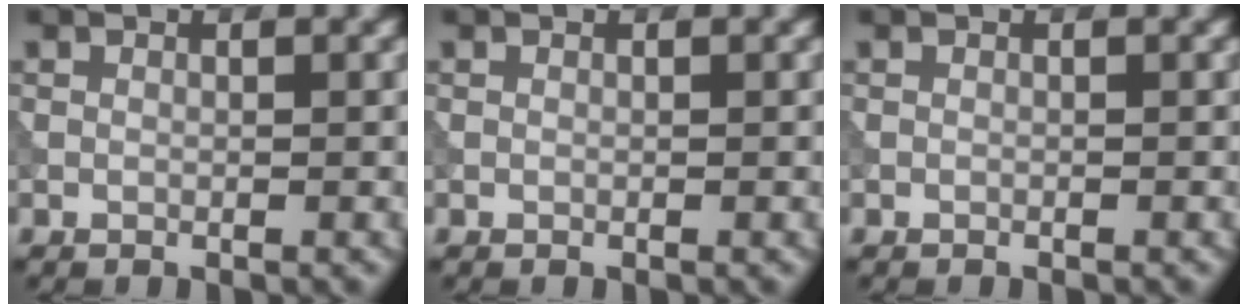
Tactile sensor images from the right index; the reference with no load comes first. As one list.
[{"total": 0.0}, {"total": 0.0}]